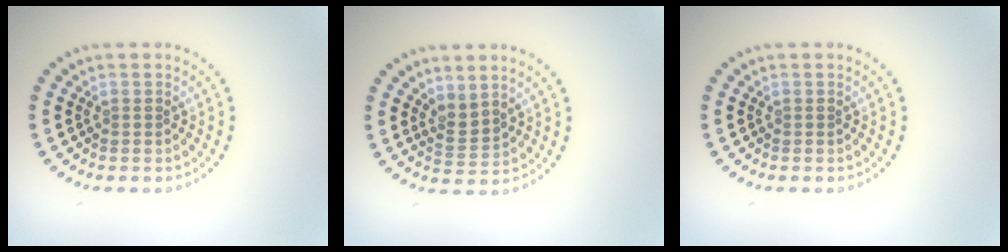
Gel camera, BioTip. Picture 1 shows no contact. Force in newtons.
{"total": 2.0, "press": 1.5, "slide": 1.3}
{"total": 0.0}